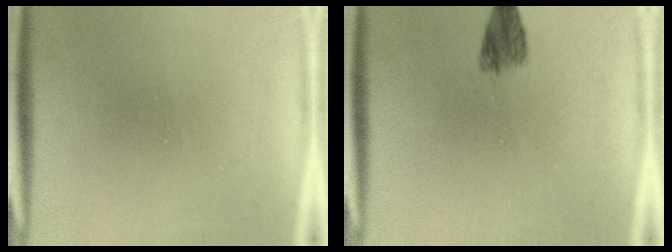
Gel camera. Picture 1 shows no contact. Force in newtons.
{"total": 2.1}